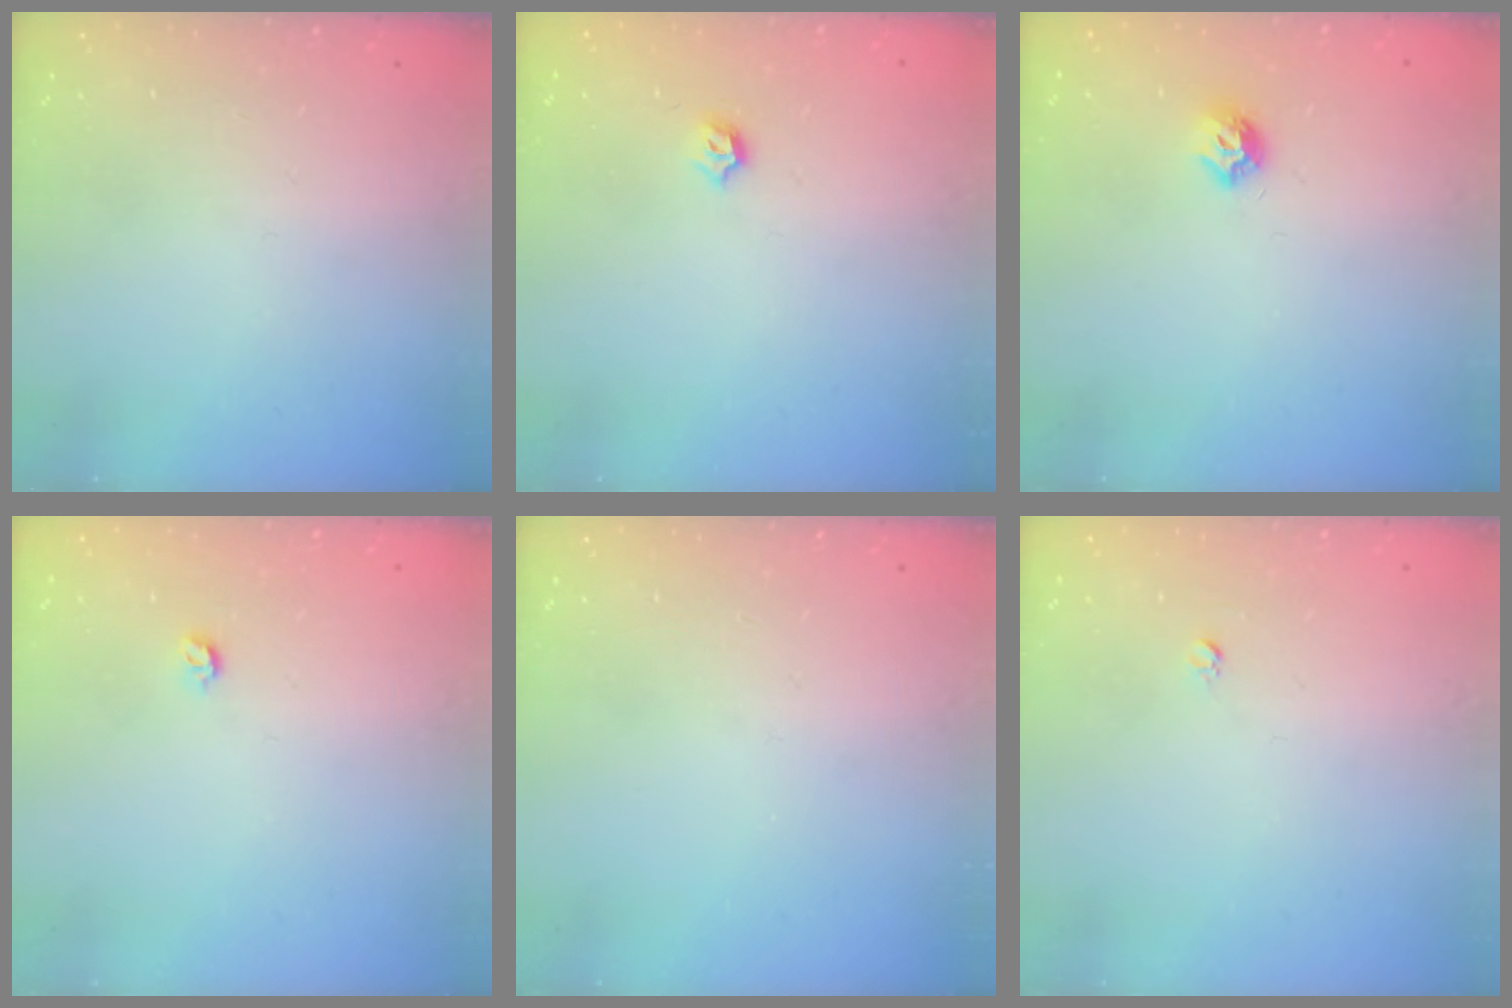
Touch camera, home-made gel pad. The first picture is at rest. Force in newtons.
{"total": 3.4, "press": 3.3, "slide": 0.7}
{"total": 6.3, "press": 6.3, "slide": 0.1}
{"total": 3.3, "press": 3.3, "slide": 0.7}
{"total": 0.0}
{"total": 2.5, "press": 2.5, "slide": 0.2}